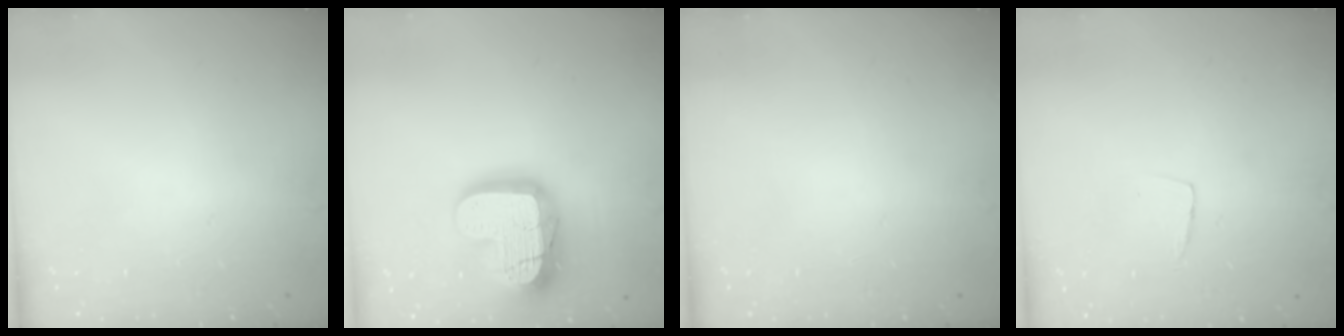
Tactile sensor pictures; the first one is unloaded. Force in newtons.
{"total": 21.7, "press": 21.6, "slide": 1.9}
{"total": 0.0}
{"total": 3.5, "press": 3.5, "slide": 0.3}